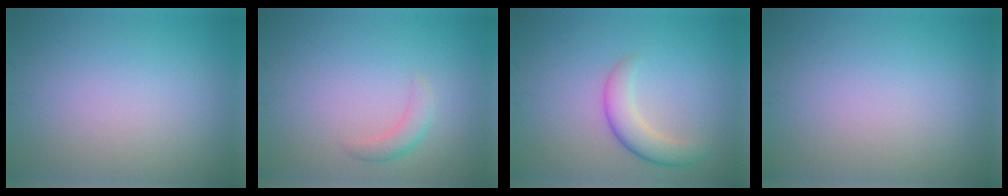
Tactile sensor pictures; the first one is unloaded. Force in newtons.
{"total": 1.6, "press": 1.6, "slide": 0.0}
{"total": 3.0, "press": 3.0, "slide": 0.1}
{"total": 0.0}